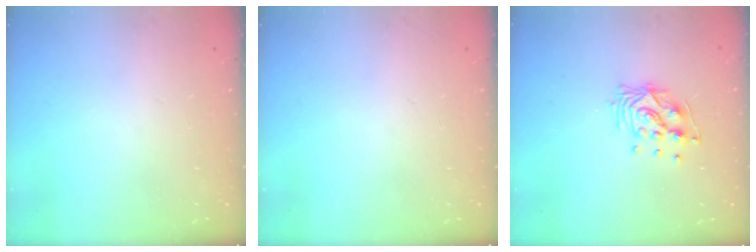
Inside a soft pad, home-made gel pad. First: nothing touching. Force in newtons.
{"total": 0.0}
{"total": 10.2, "press": 10.2, "slide": 1.2}